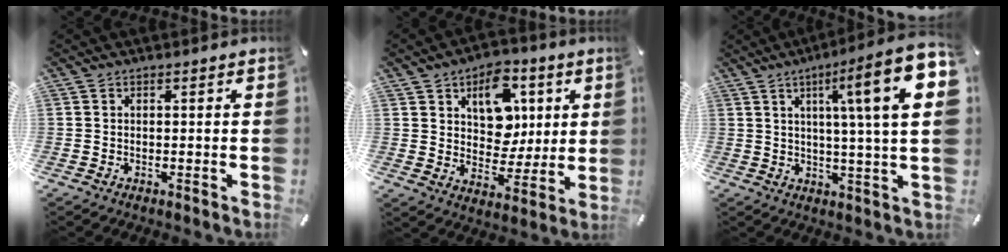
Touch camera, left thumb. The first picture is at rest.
{"total": 12.6, "force": [4.7, 10.1, 5.9], "torque": [-0.069, -0.027, 0.086]}
{"total": 16.4, "force": [5.2, 1.4, 15.5], "torque": [-0.236, -0.022, 0.065]}